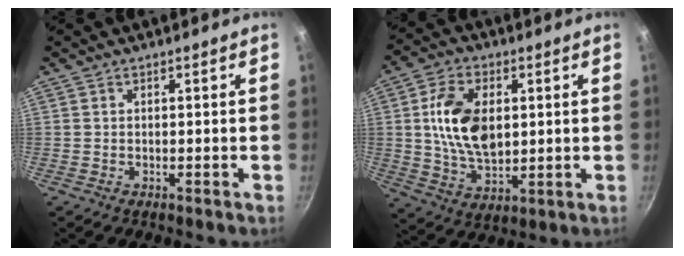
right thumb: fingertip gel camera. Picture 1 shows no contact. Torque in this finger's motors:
{"motor_torque": [2.29, 2.27, 1.45, 0.11, 0.52]}